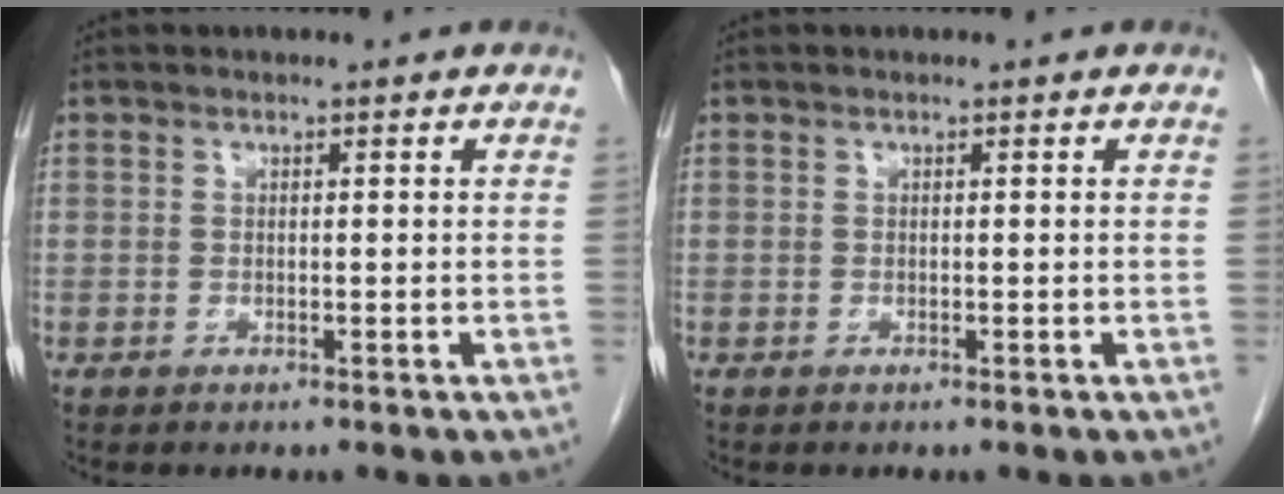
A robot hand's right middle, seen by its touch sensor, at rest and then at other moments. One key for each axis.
{"total": 0.0}